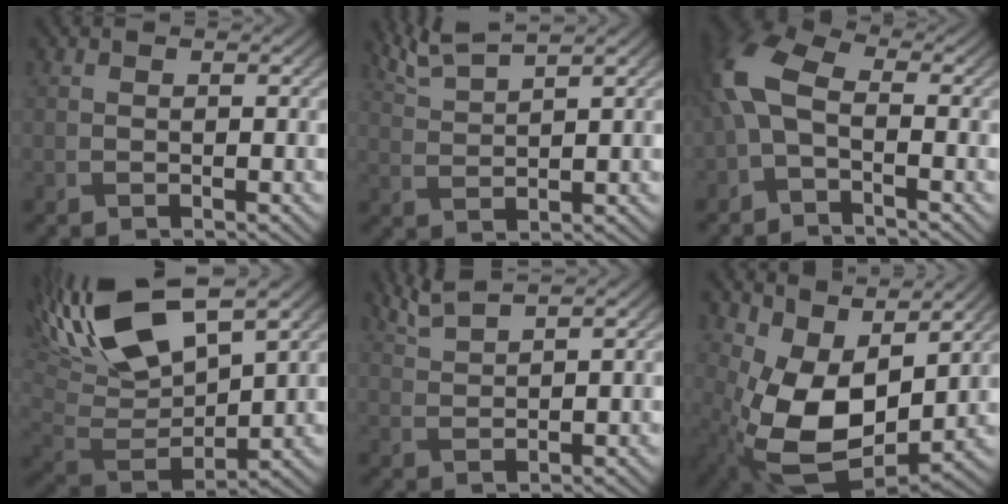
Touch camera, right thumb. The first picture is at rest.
{"total": 5.4, "force": [4.4, 0.7, 3.1], "torque": [-0.068, 0.017, 0.091]}
{"total": 7.5, "force": [-1.7, 3.9, 6.2], "torque": [-0.156, 0.010, -0.052]}
{"total": 16.8, "force": [8.4, 7.0, 12.7], "torque": [-0.300, 0.025, 0.155]}
{"total": 4.5, "force": [3.6, 0.7, 2.6], "torque": [-0.052, 0.014, 0.077]}
{"total": 12.2, "force": [2.6, 7.3, 9.5], "torque": [-0.193, -0.024, 0.054]}